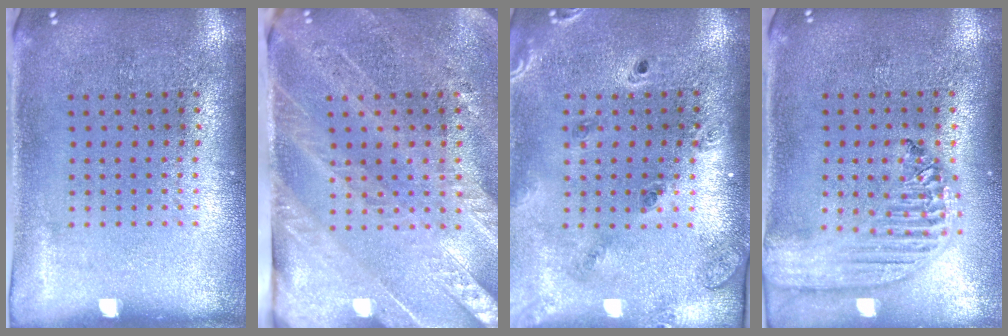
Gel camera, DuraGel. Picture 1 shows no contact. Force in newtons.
{"total": 3.4, "press": 2.9, "slide": 1.8}
{"total": 1.4, "press": 1.4, "slide": 0.1}
{"total": 2.3, "press": 2.0, "slide": 1.2}